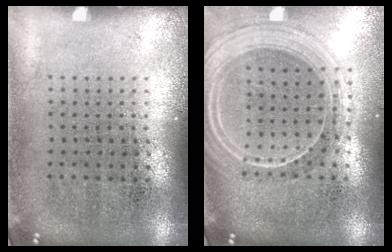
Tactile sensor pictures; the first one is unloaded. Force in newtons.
{"total": 2.3, "press": 2.1, "slide": 1.0}